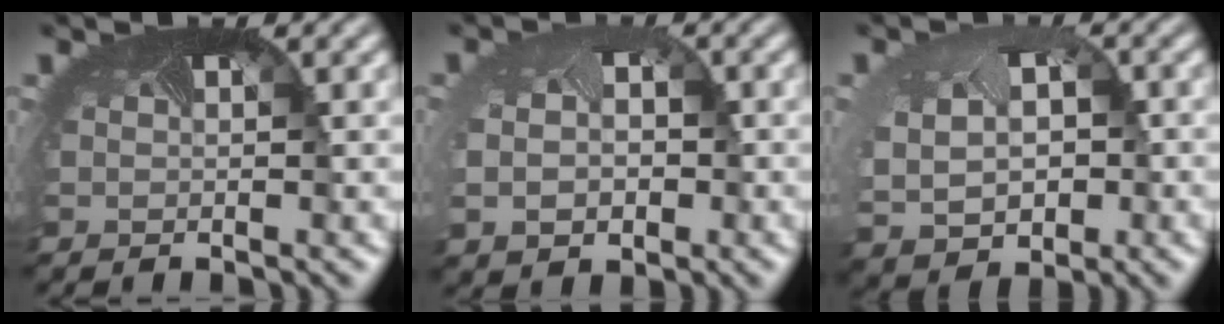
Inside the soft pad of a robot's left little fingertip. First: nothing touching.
{"total": 4.2, "force": [-0.4, 3.3, 2.6], "torque": [-0.057, -0.015, 0.008]}
{"total": 6.3, "force": [-0.5, 5.1, 3.5], "torque": [-0.082, -0.031, 0.009]}